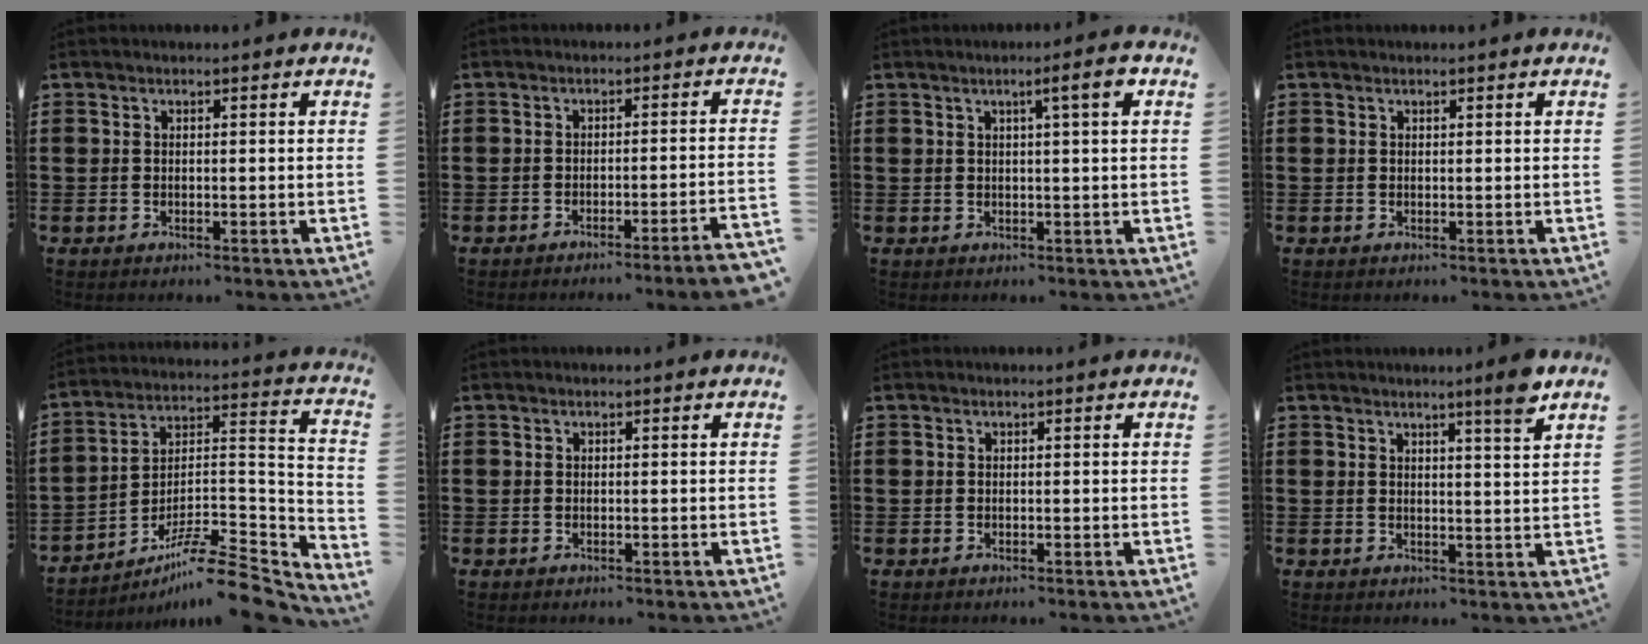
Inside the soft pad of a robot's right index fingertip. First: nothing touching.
{"total": 2.8, "force": [-2.4, -0.6, 1.4], "torque": [-0.022, -0.007, -0.049]}
{"total": 3.8, "force": [1.5, -0.1, 3.5], "torque": [-0.054, -0.006, 0.017]}
{"total": 0.0}
{"total": 10.2, "force": [-8.4, 1.9, 5.4], "torque": [-0.077, 0.023, -0.163]}
{"total": 0.0}
{"total": 0.0}
{"total": 4.1, "force": [3.0, -0.7, 2.6], "torque": [-0.043, -0.011, 0.048]}